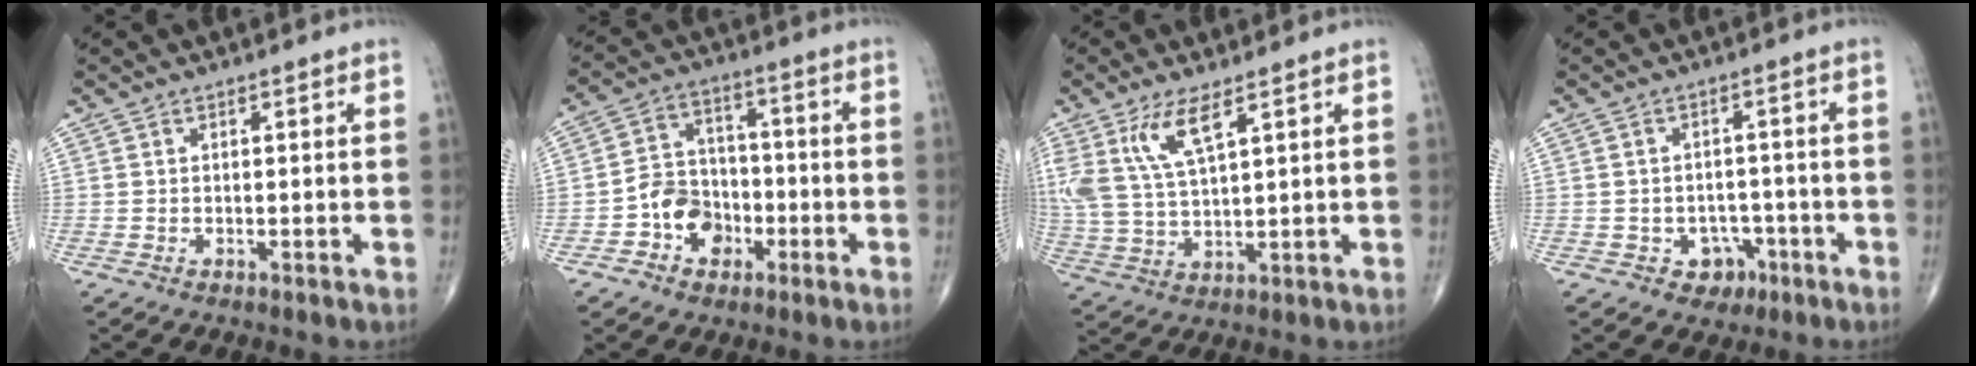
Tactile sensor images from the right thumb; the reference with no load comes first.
{"total": 9.3, "force": [-3.4, 7.5, 4.2], "torque": [-0.034, 0.036, -0.064]}
{"total": 10.7, "force": [5.4, 3.5, 8.5], "torque": [-0.191, -0.016, 0.117]}
{"total": 4.9, "force": [-2.3, 3.9, 1.8], "torque": [0.006, 0.021, -0.026]}